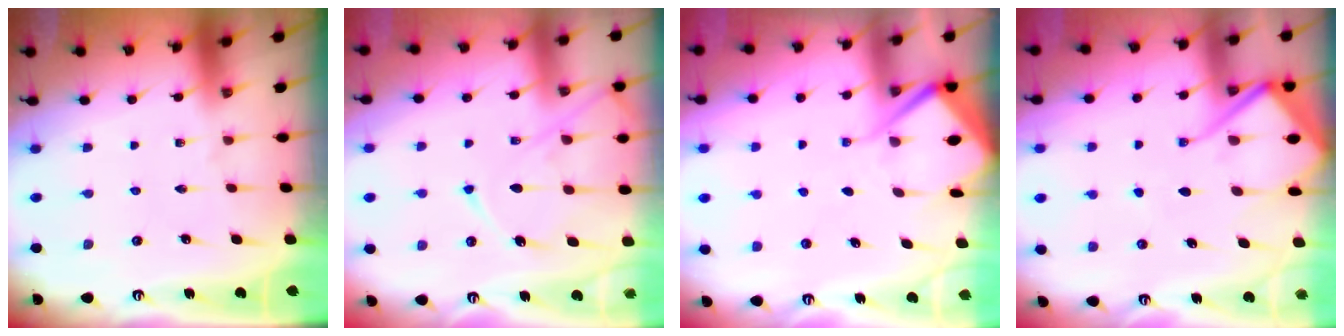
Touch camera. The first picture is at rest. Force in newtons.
{"total": 11.8, "press": 11.8, "slide": 1.1}
{"total": 6.4, "press": 6.4, "slide": 0.5}
{"total": 12.5, "press": 12.4, "slide": 1.3}